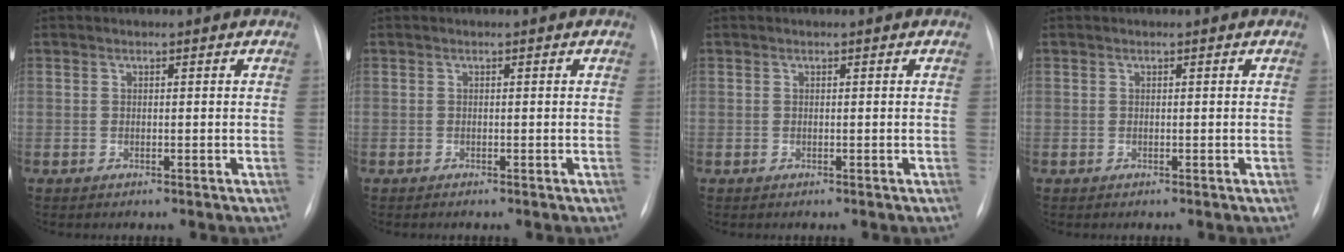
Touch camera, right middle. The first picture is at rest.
{"total": 0.0}
{"total": 0.0}
{"total": 0.0}